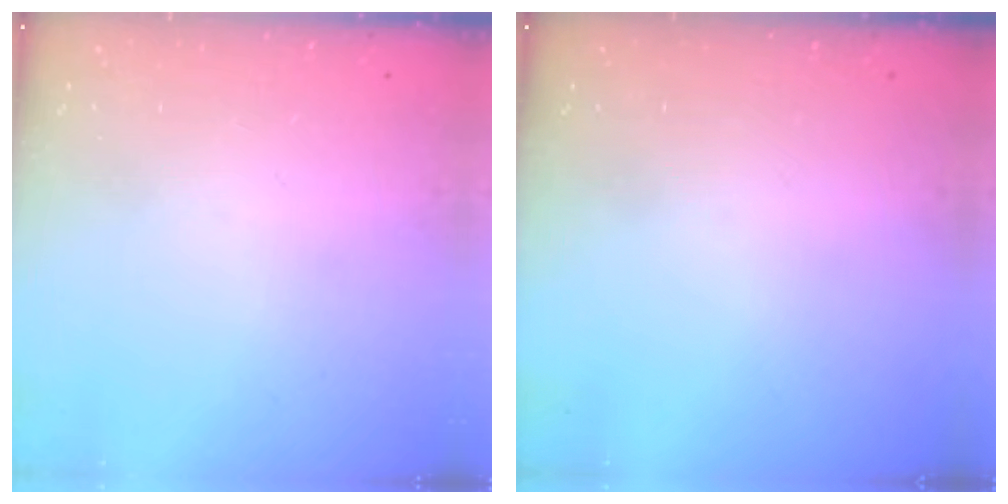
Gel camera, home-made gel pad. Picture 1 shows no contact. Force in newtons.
{"total": 0.0}